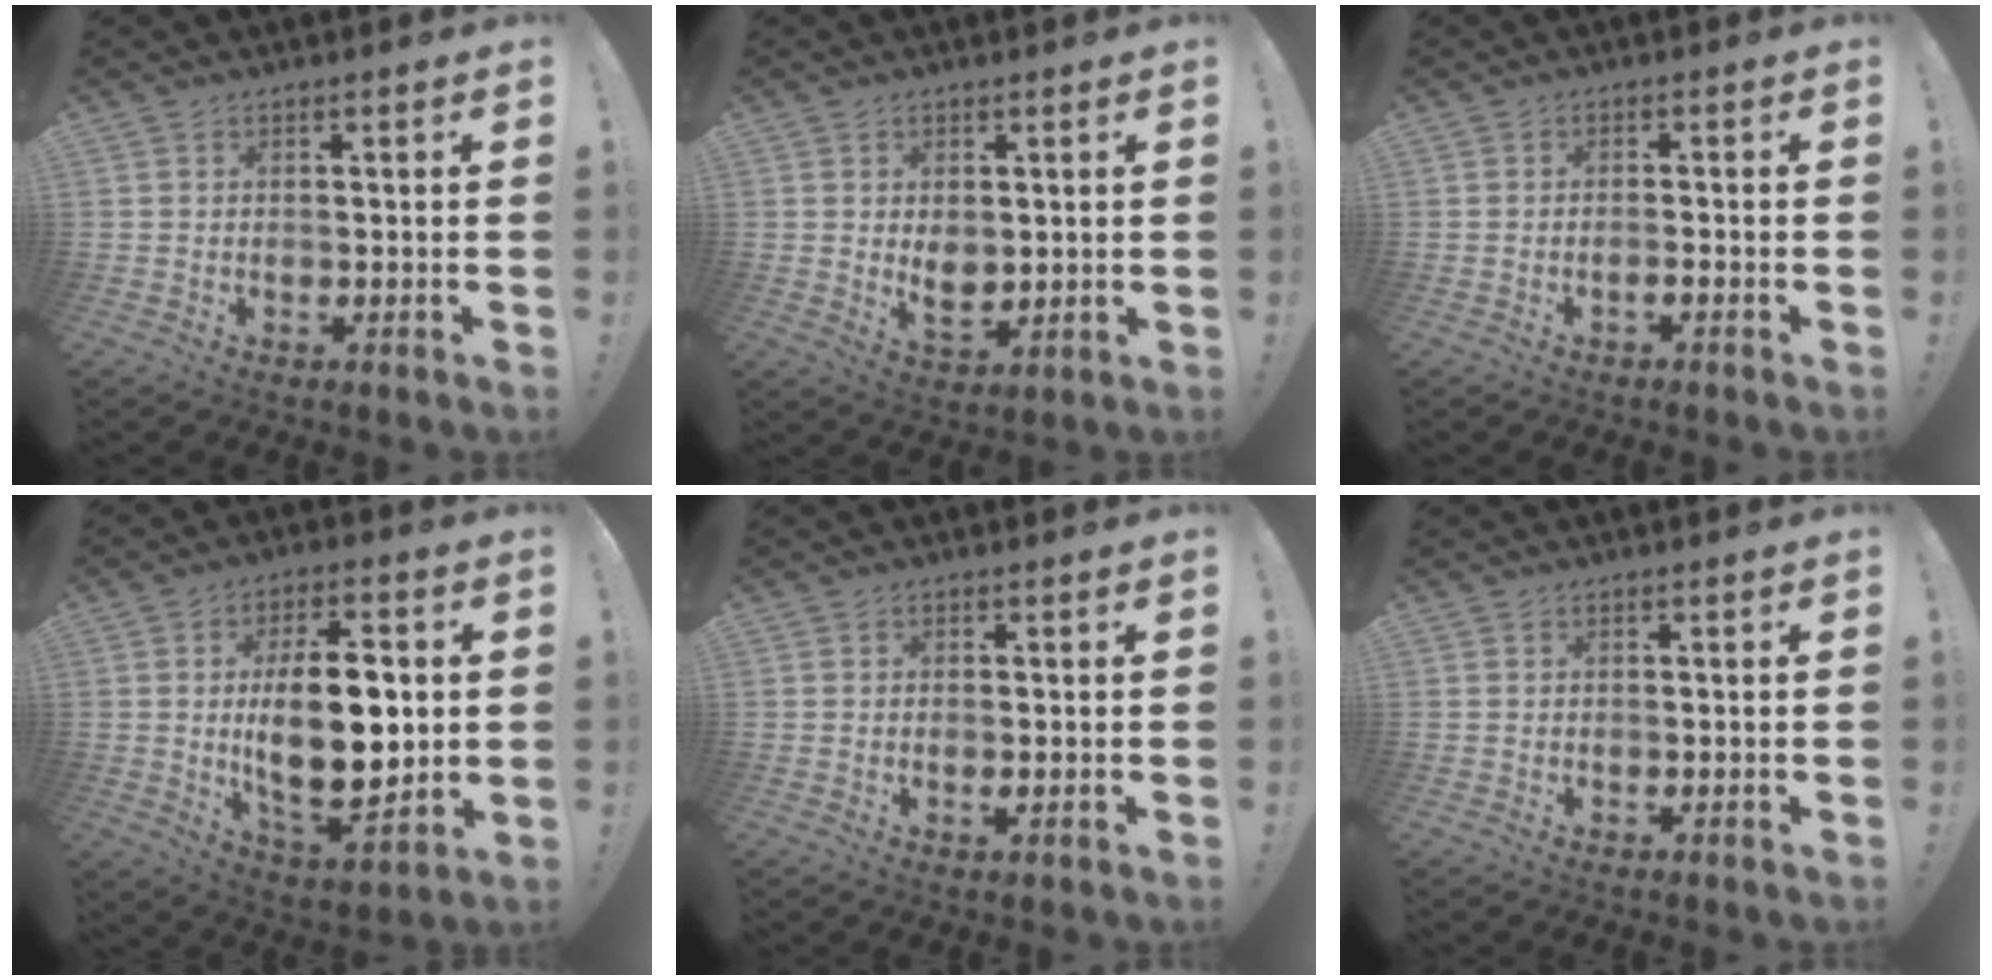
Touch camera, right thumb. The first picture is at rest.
{"total": 5.0, "force": [1.0, 3.5, 3.4], "torque": [-0.042, -0.012, 0.016]}
{"total": 1.6, "force": [-1.3, 0.0, 1.0], "torque": [-0.025, 0.000, -0.022]}
{"total": 20.5, "force": [1.1, 9.5, 18.1], "torque": [-0.308, -0.011, 0.013]}
{"total": 1.1, "force": [-0.3, 0.2, 1.0], "torque": [-0.026, 0.002, -0.004]}
{"total": 0.0}